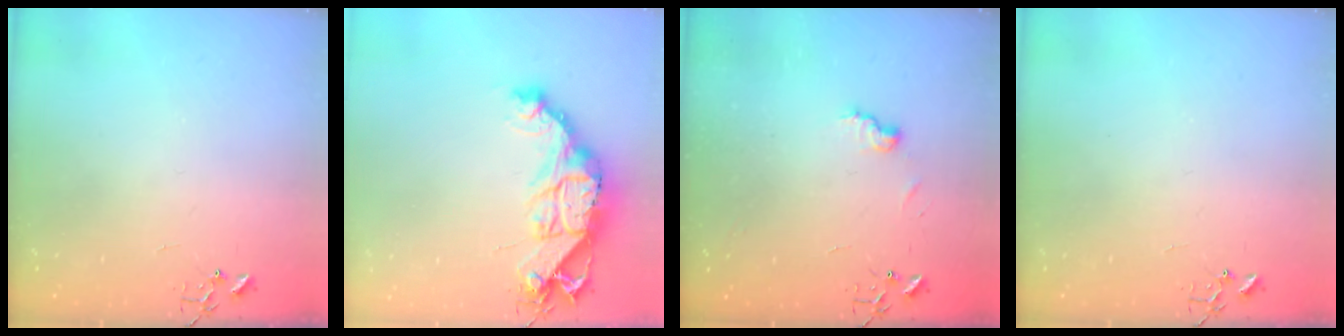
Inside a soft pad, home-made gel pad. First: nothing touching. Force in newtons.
{"total": 18.1, "press": 18.0, "slide": 2.0}
{"total": 6.7, "press": 6.6, "slide": 0.7}
{"total": 0.0}